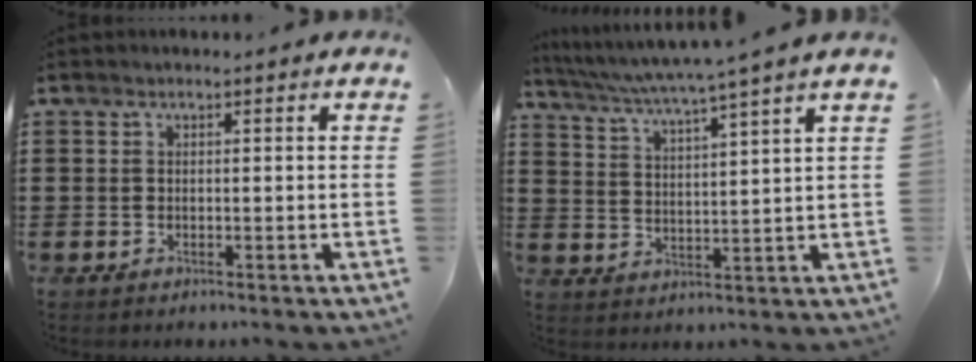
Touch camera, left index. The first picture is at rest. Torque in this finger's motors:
{"motor_torque": [1.01, -1.13, 0.29, 0.21]}